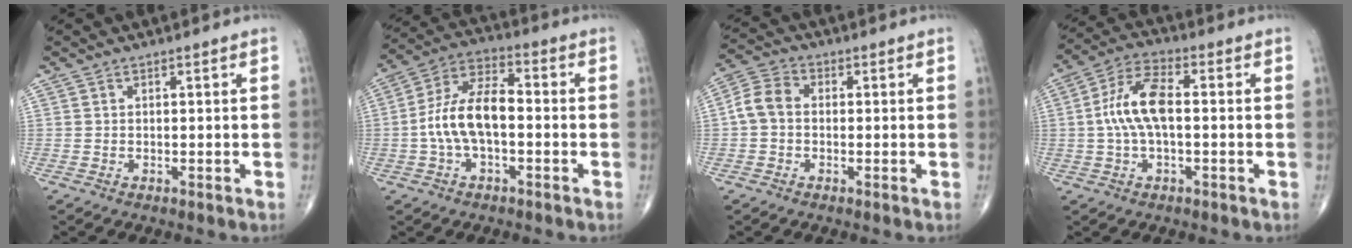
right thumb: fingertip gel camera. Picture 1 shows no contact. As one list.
[{"total": 11.7, "force": [-1.5, 5.8, 10.0], "torque": [-0.197, 0.042, -0.033]}, {"total": 5.6, "force": [-0.3, 4.3, 3.6], "torque": [-0.065, 0.019, -0.019]}, {"total": 9.9, "force": [0.0, 4.5, 8.8], "torque": [-0.187, 0.028, -0.005]}]